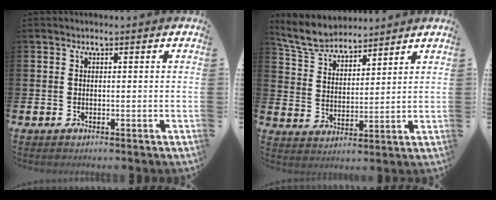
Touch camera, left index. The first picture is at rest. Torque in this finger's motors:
{"motor_torque": [0.44, -0.37, 0.06, 0.09]}